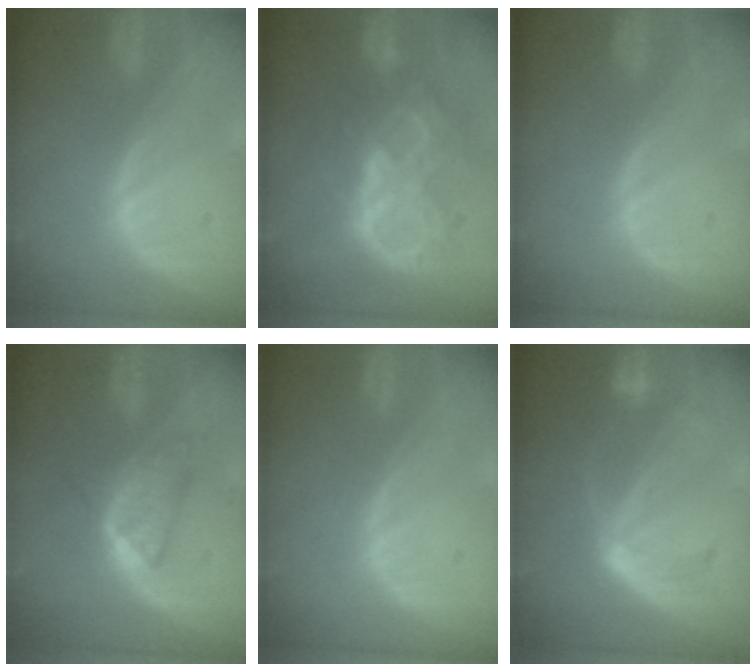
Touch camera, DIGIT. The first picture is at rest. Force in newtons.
{"total": 10.2, "press": 8.7, "slide": 5.3}
{"total": 0.0}
{"total": 6.0, "press": 5.1, "slide": 3.1}
{"total": 0.0}
{"total": 5.8, "press": 5.3, "slide": 2.3}